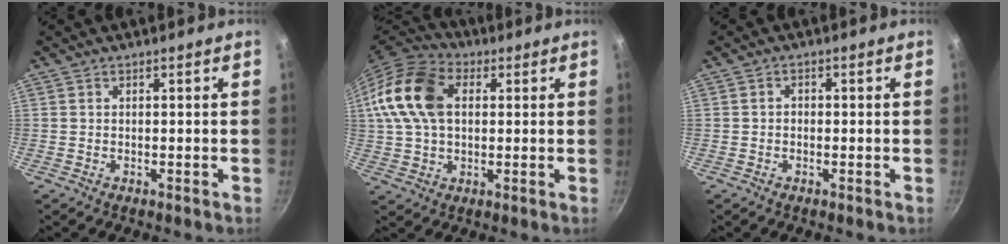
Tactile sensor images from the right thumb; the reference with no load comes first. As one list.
[{"total": 15.9, "force": [3.3, 10.8, 11.2], "torque": [-0.207, 0.017, 0.046]}, {"total": 1.0, "force": [-0.3, 0.8, 0.5], "torque": [-0.008, 0.006, -0.005]}]